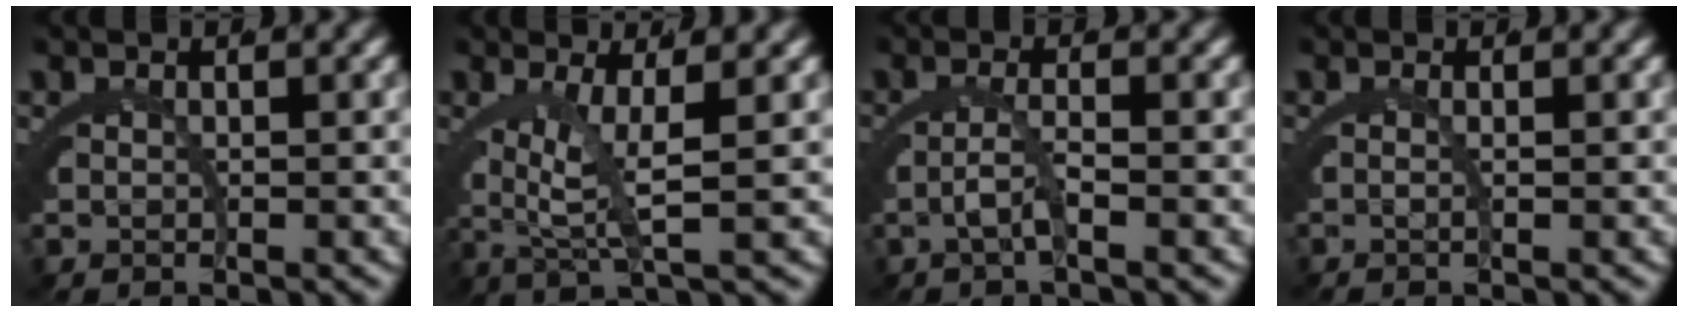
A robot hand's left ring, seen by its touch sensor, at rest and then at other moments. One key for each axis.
{"total": 3.6, "fx": 0.6, "fy": -0.3, "fz": 3.6, "tx": -0.052, "ty": 0.001, "tz": 0.012}
{"total": 2.1, "fx": -1.1, "fy": -1.6, "fz": 0.6, "tx": 0.004, "ty": 0.009, "tz": -0.026}
{"total": 1.5, "fx": -0.2, "fy": -1.4, "fz": -0.4, "tx": 0.023, "ty": 0.009, "tz": -0.006}